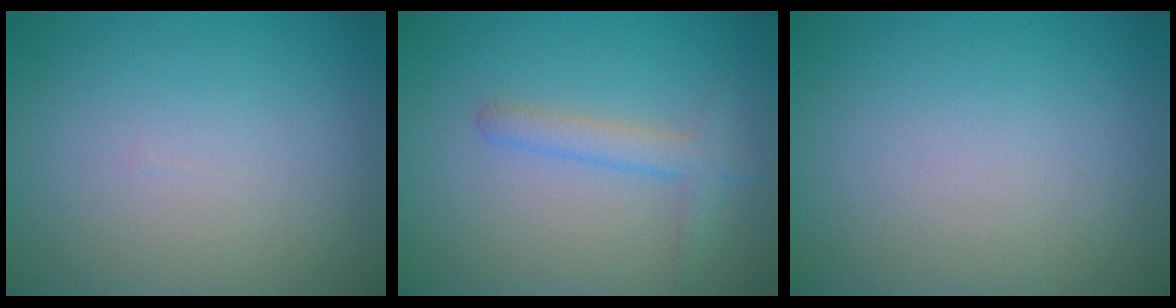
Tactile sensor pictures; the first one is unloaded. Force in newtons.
{"total": 2.1, "press": 2.1, "slide": 0.1}
{"total": 0.0}